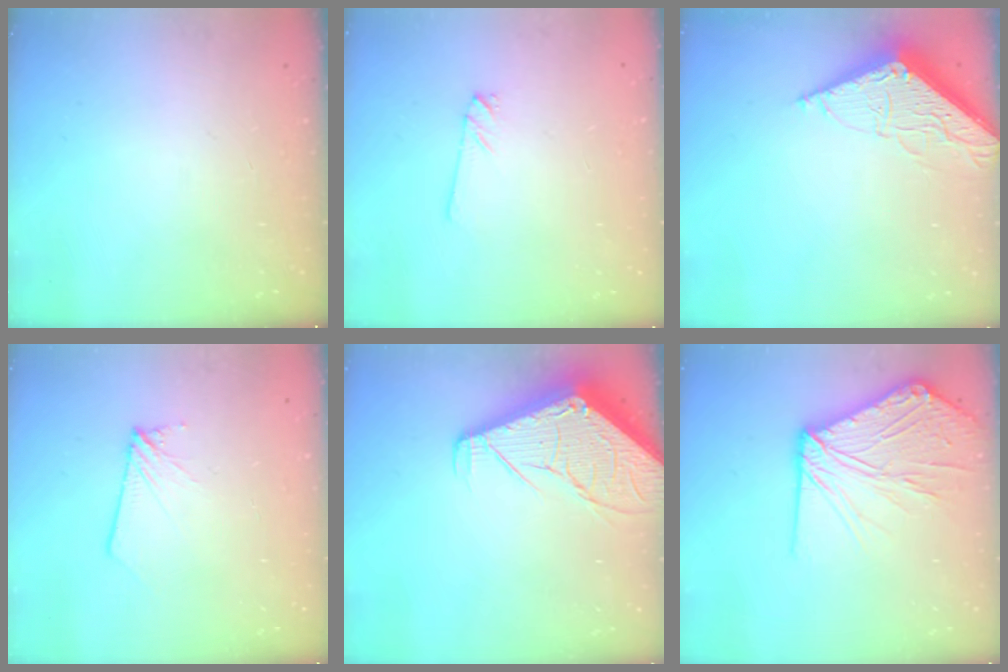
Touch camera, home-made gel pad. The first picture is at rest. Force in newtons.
{"total": 0.8, "press": 0.8, "slide": 0.1}
{"total": 7.6, "press": 7.5, "slide": 0.8}
{"total": 2.6, "press": 2.6, "slide": 0.2}
{"total": 10.9, "press": 10.8, "slide": 1.2}
{"total": 15.2, "press": 15.1, "slide": 1.4}